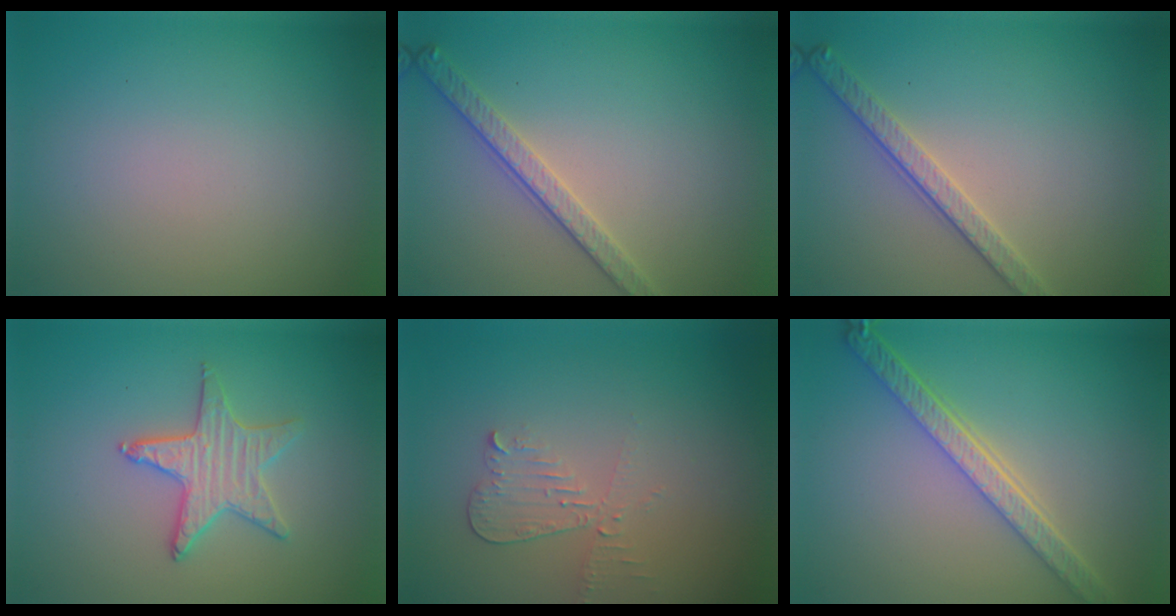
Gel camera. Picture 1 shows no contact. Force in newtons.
{"total": 2.7, "press": 2.6, "slide": 0.9}
{"total": 2.7, "press": 2.6, "slide": 0.9}
{"total": 2.4, "press": 2.4, "slide": 0.2}
{"total": 2.1, "press": 2.1, "slide": 0.2}
{"total": 4.8, "press": 3.8, "slide": 3.0}